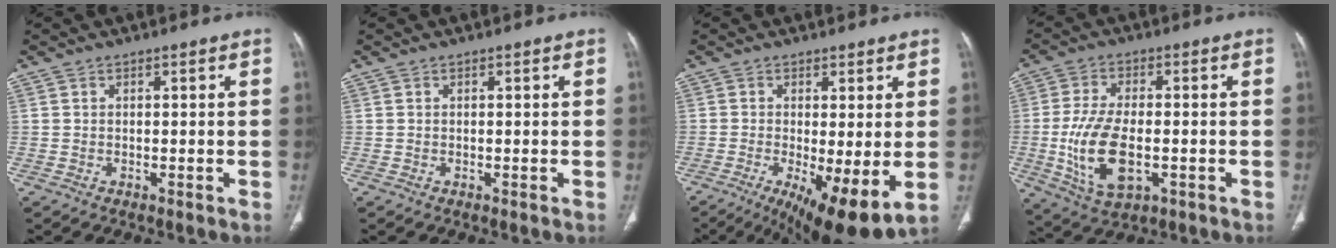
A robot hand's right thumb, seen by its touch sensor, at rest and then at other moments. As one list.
[{"total": 0.0}, {"total": 12.0, "force": [-3.1, 3.3, 11.1], "torque": [-0.180, -0.024, -0.039]}, {"total": 13.0, "force": [-2.6, 6.6, 10.9], "torque": [-0.217, -0.002, -0.037]}]